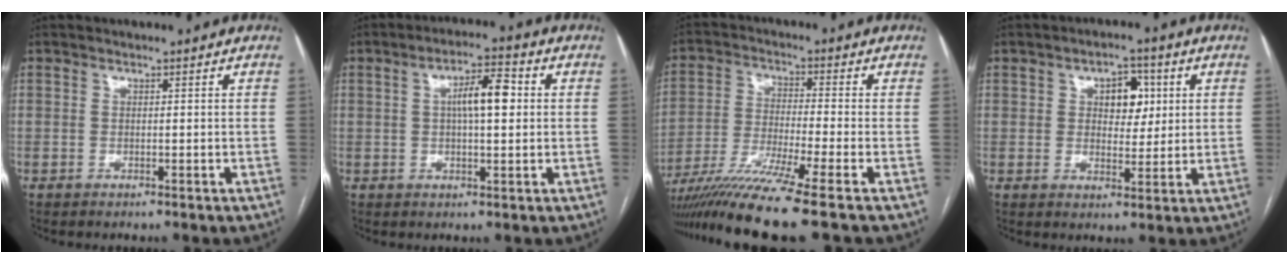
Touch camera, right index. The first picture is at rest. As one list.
[{"total": 6.9, "force": [1.1, 1.8, 6.6], "torque": [-0.115, 0.017, 0.017]}, {"total": 12.4, "force": [-9.5, -2.7, 7.4], "torque": [-0.132, -0.034, -0.165]}, {"total": 6.2, "force": [1.9, 3.6, 4.6], "torque": [-0.062, 0.014, 0.032]}]